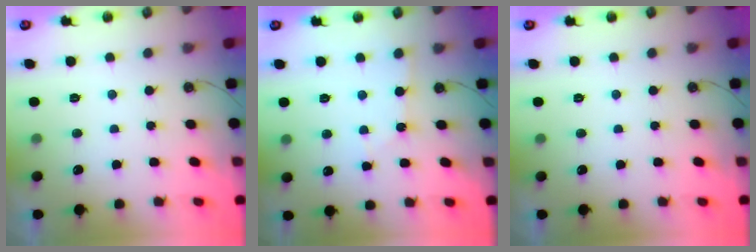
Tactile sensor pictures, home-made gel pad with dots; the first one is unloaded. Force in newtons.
{"total": 4.6, "press": 4.6, "slide": 0.7}
{"total": 0.0}